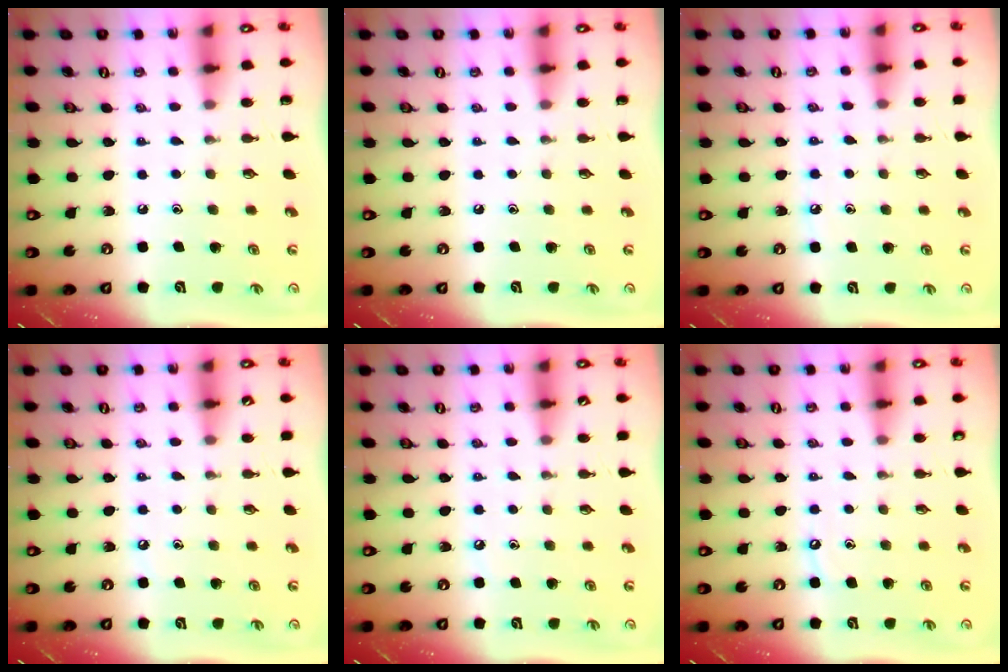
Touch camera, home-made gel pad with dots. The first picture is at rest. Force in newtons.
{"total": 0.0}
{"total": 5.2, "press": 5.2, "slide": 0.6}
{"total": 3.0, "press": 3.0, "slide": 0.4}
{"total": 3.0, "press": 3.0, "slide": 0.4}
{"total": 4.0, "press": 4.0, "slide": 0.6}